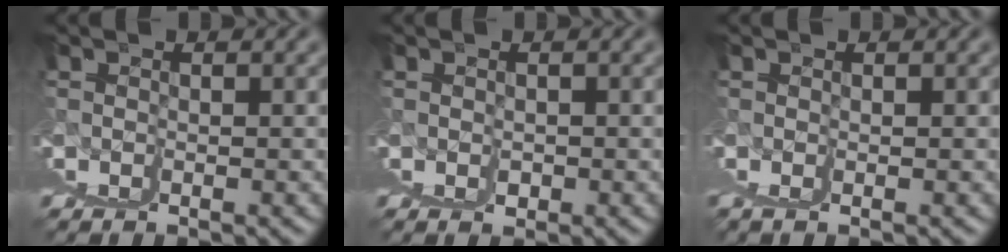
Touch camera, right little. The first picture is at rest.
{"total": 1.2, "force": [0.1, 1.2, 0.4], "torque": [-0.006, -0.009, 0.006]}
{"total": 0.8, "force": [0.5, -0.4, 0.4], "torque": [0.006, 0.010, 0.006]}